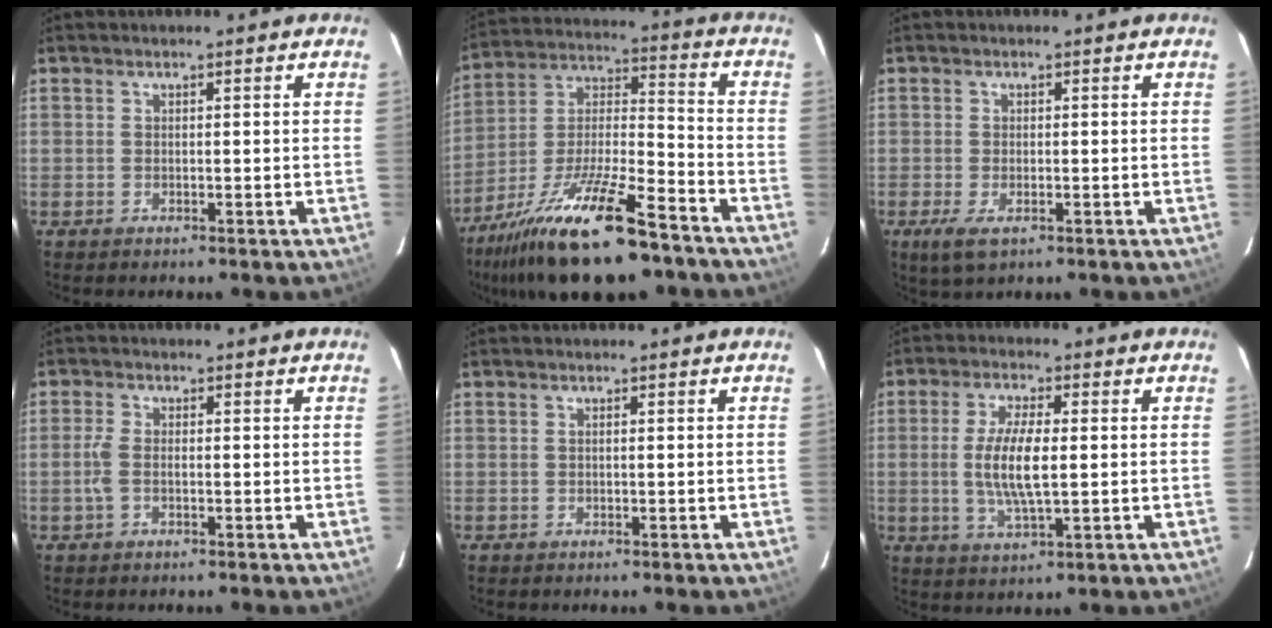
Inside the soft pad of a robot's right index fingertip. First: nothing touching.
{"total": 21.8, "force": [-15.2, 5.4, 14.6], "torque": [-0.278, -0.017, -0.259]}
{"total": 3.7, "force": [-1.6, 1.6, 2.9], "torque": [-0.060, -0.014, -0.025]}
{"total": 2.9, "force": [-0.6, 1.2, 2.5], "torque": [-0.062, 0.002, -0.014]}
{"total": 0.0}
{"total": 8.6, "force": [0.0, 2.4, 8.3], "torque": [-0.165, -0.005, 0.001]}